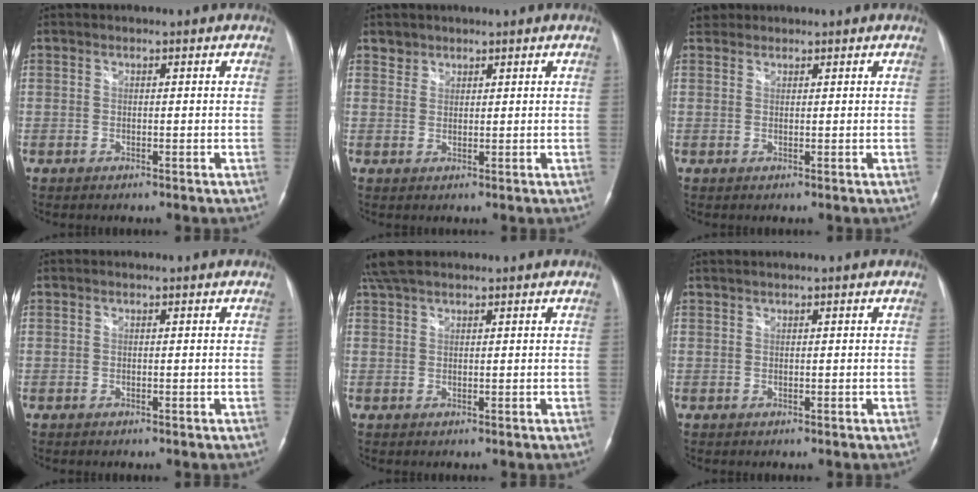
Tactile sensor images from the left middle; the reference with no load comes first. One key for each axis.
{"total": 1.7, "fx": 1.3, "fy": 1.1, "fz": -0.3, "tx": 0.014, "ty": 0.007, "tz": 0.017}
{"total": 2.2, "fx": 1.6, "fy": 1.5, "fz": 0.1, "tx": 0.003, "ty": 0.016, "tz": 0.025}
{"total": 0.0}
{"total": 4.6, "fx": 3.7, "fy": 1.6, "fz": 2.2, "tx": -0.049, "ty": 0.029, "tz": 0.073}
{"total": 0.9, "fx": 0.7, "fy": -0.1, "fz": 0.5, "tx": -0.012, "ty": 0.013, "tz": 0.018}